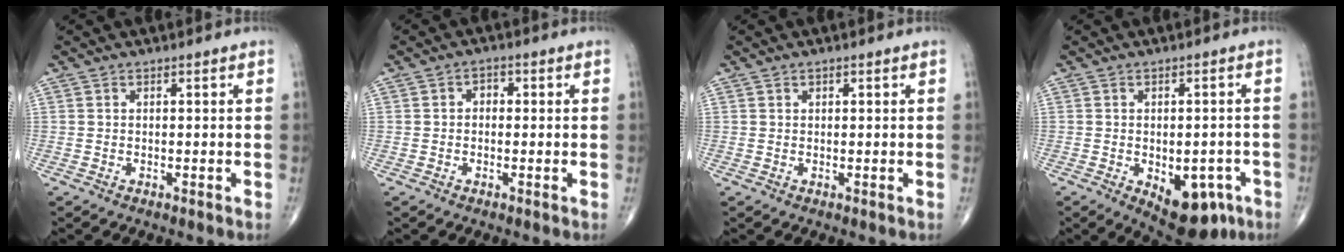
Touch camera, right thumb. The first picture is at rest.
{"total": 2.1, "force": [0.1, 1.6, 1.3], "torque": [-0.008, 0.011, -0.005]}
{"total": 0.5, "force": [0.3, 0.3, 0.3], "torque": [0.000, -0.001, 0.003]}
{"total": 11.3, "force": [-4.7, 6.2, 8.2], "torque": [-0.080, 0.014, -0.052]}